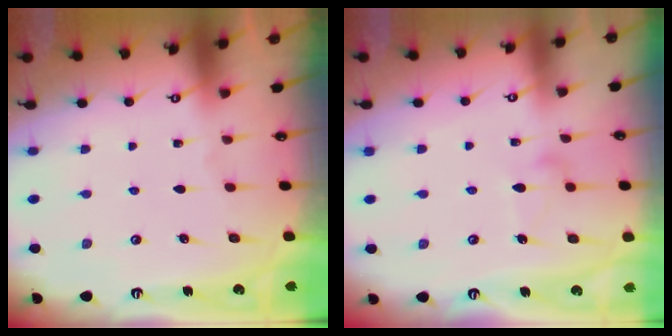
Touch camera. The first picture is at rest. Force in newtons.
{"total": 7.8, "press": 7.8, "slide": 0.2}